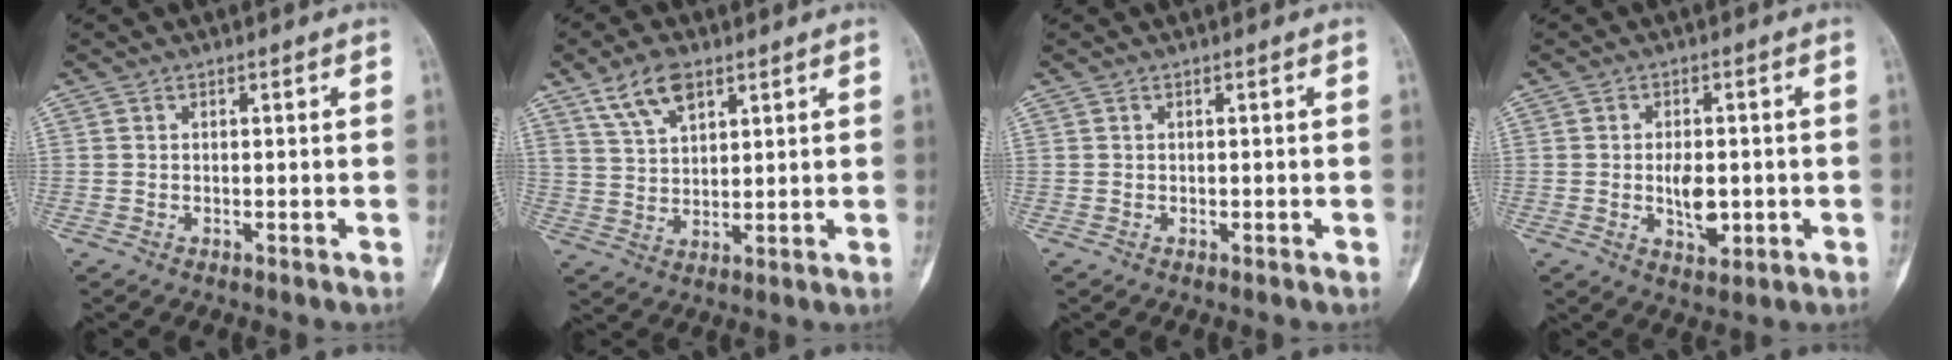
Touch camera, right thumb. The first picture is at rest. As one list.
[{"total": 7.7, "force": [4.8, 3.8, 4.8], "torque": [-0.075, -0.015, 0.094]}, {"total": 0.0}, {"total": 6.0, "force": [-0.8, 3.4, 4.9], "torque": [-0.069, -0.004, -0.007]}]